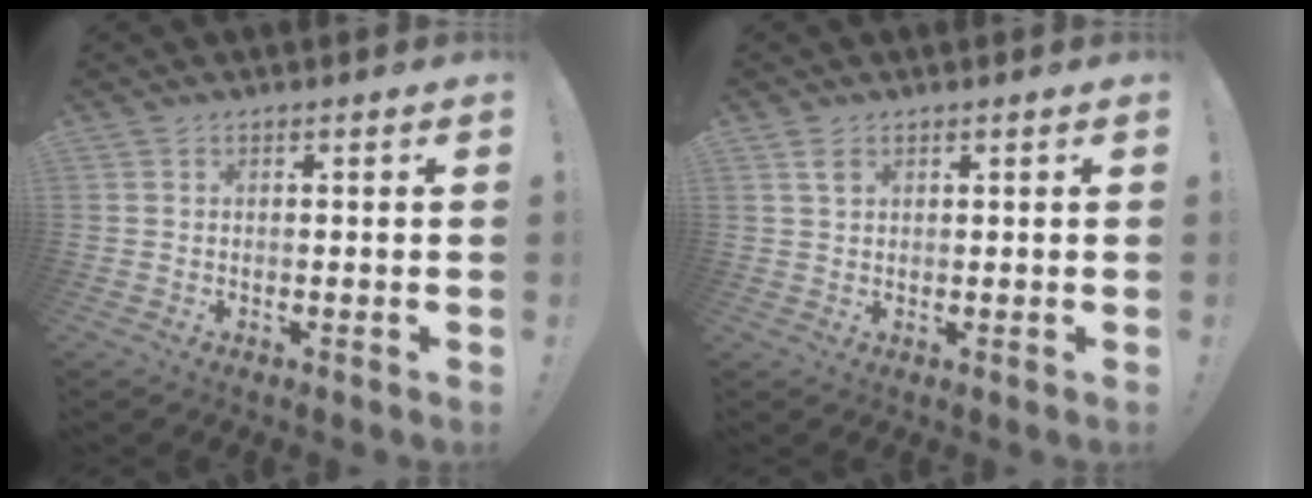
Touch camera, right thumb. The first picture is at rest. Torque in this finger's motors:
{"motor_torque": [-0.01, 0.03, 0.09, 0.34, -0.04]}